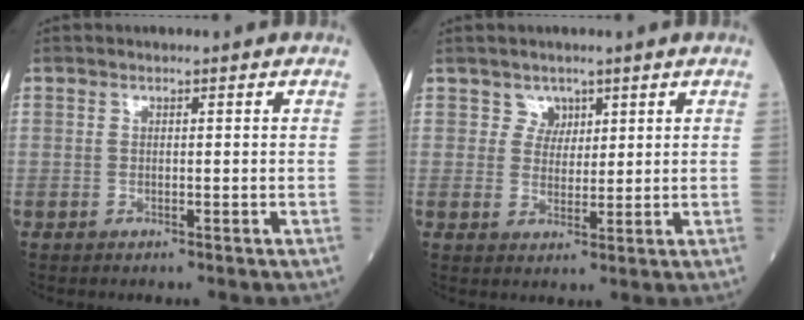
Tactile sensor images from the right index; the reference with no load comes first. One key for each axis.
{"total": 2.6, "fx": 1.7, "fy": 2.0, "fz": 0.0, "tx": 0.010, "ty": -0.002, "tz": 0.024}